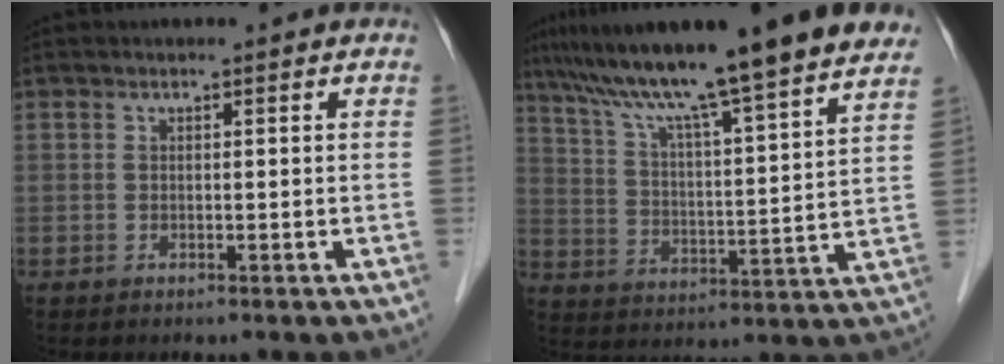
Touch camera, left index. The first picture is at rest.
{"total": 22.0, "force": [17.4, 0.2, 13.4], "torque": [-0.219, 0.021, 0.259]}